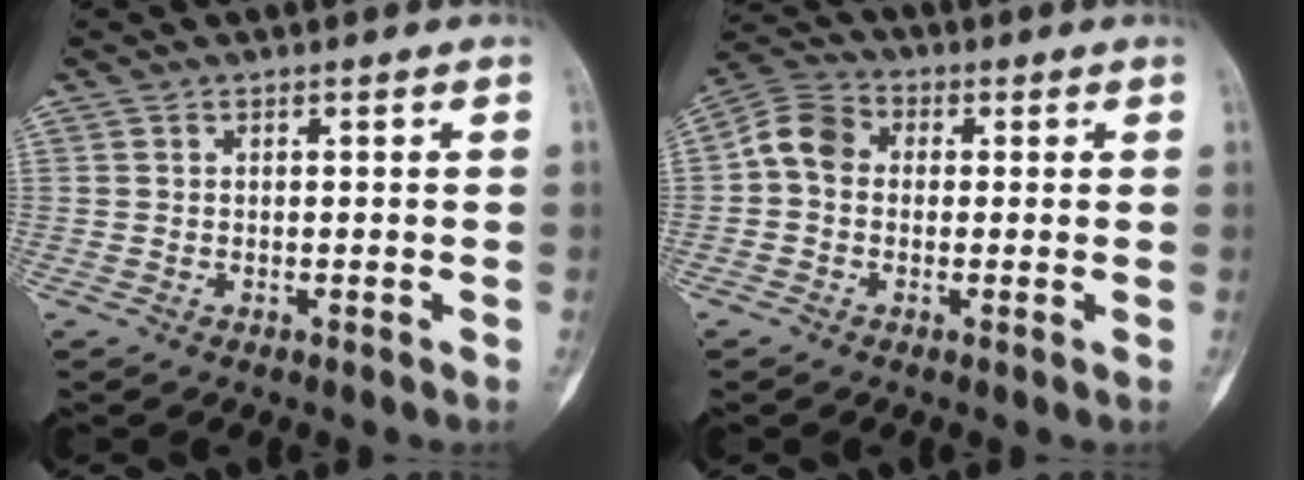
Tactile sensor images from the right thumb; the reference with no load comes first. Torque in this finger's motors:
{"motor_torque": [0.05, 0.03, 0.01, 0.00, 0.03]}